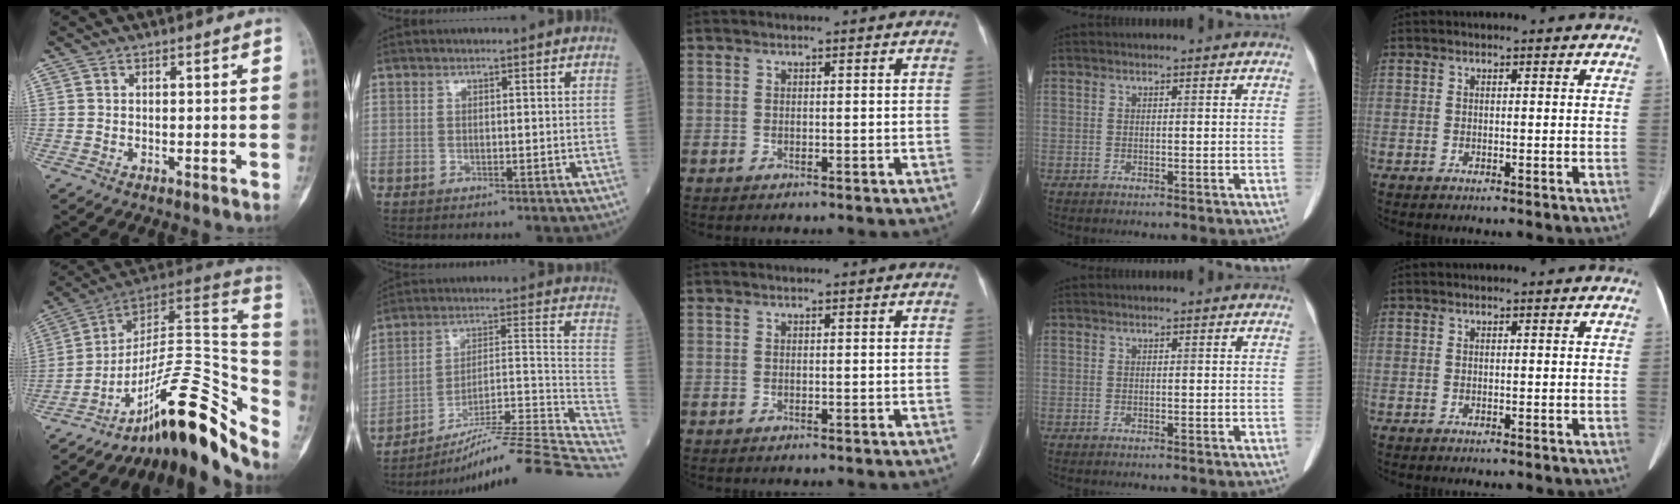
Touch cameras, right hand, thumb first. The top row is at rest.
{"thumb": {"total": 25.7, "force": [-17.4, 7.1, 17.6], "torque": [-0.193, 0.133, -0.267]}, "index": {"total": 25.9, "force": [-21.4, -0.8, 14.6], "torque": [-0.147, -0.003, -0.319]}}